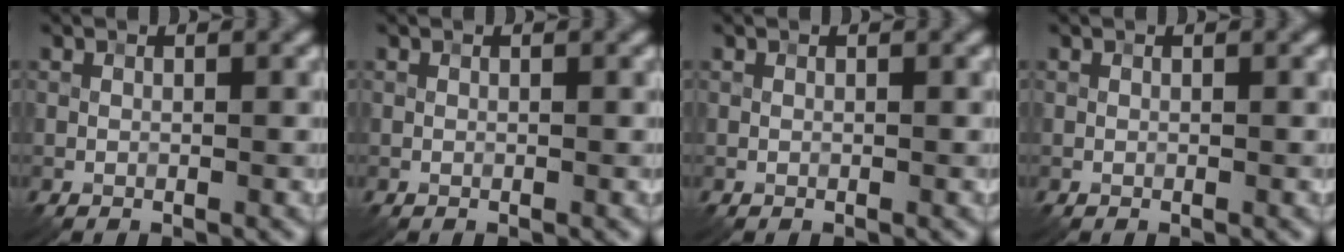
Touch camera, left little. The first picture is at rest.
{"total": 0.0}
{"total": 0.0}
{"total": 0.0}